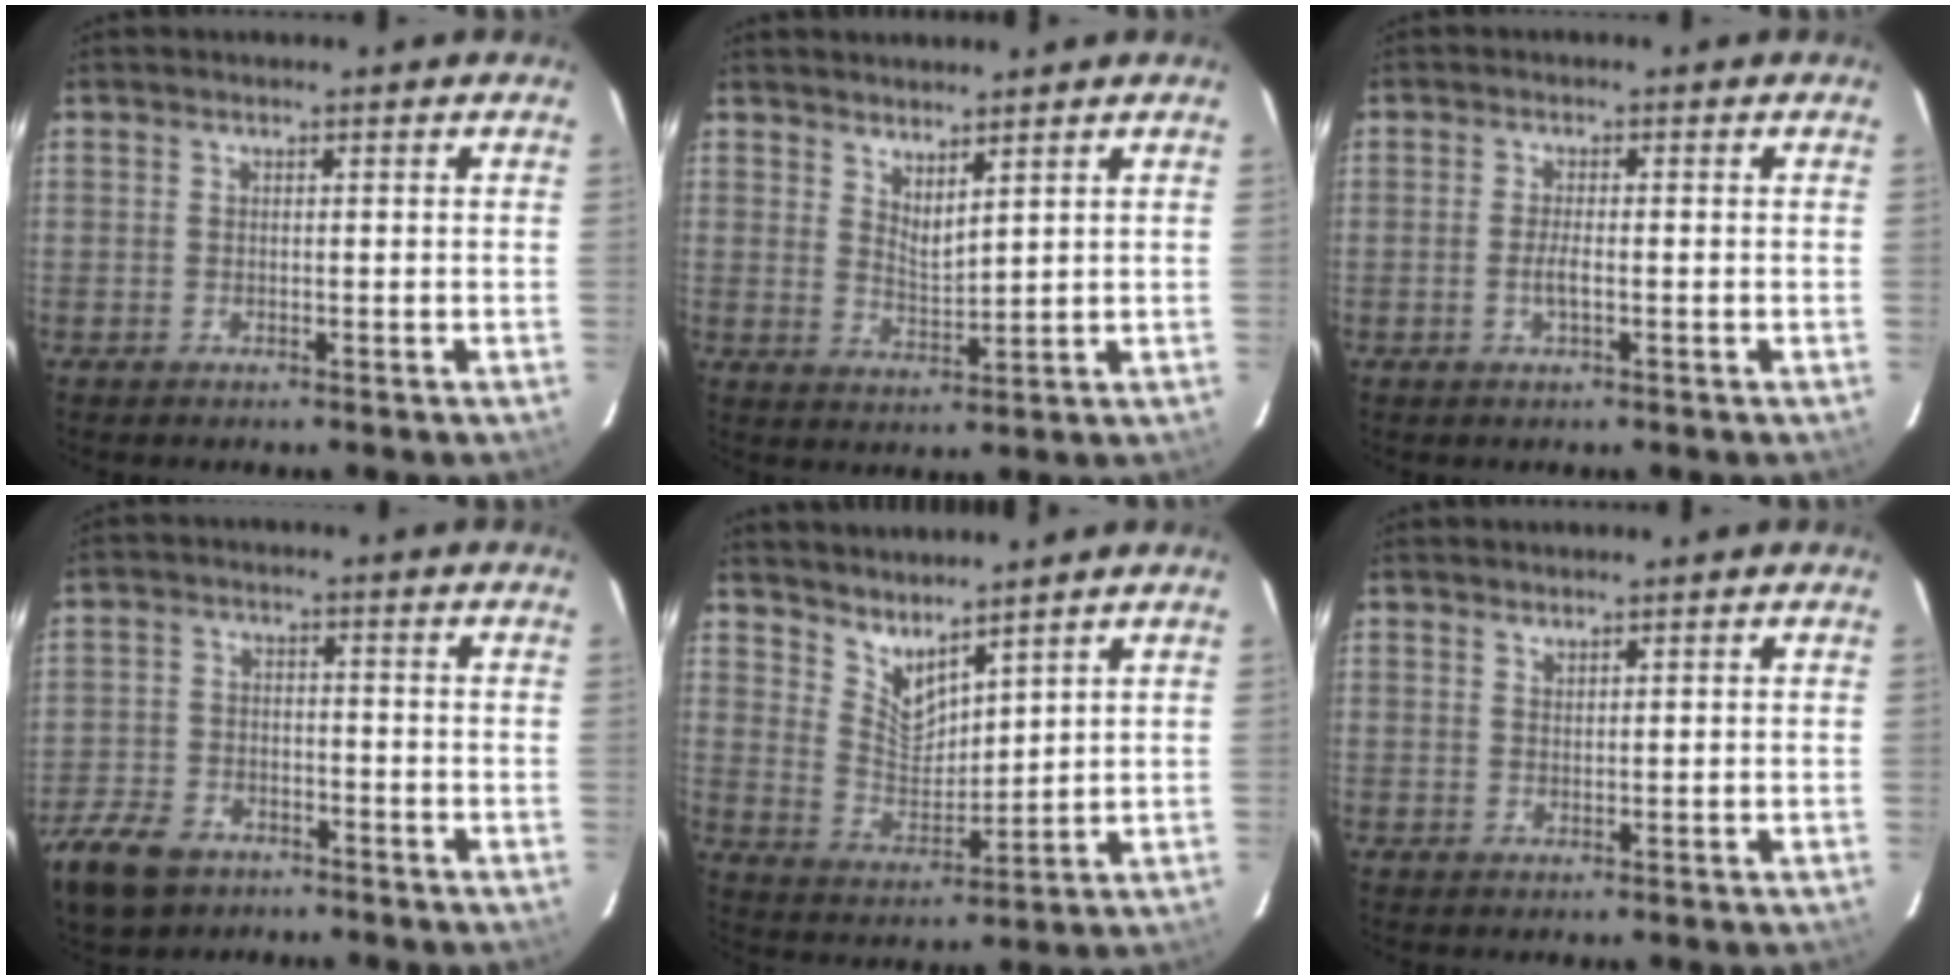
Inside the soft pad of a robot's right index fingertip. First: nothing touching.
{"total": 4.0, "force": [3.3, 0.7, 2.1], "torque": [-0.036, -0.010, 0.057]}
{"total": 2.1, "force": [-0.7, 0.3, 2.0], "torque": [-0.040, -0.002, -0.013]}
{"total": 11.3, "force": [-7.4, 6.9, 4.9], "torque": [-0.143, 0.000, -0.134]}
{"total": 7.6, "force": [6.5, 2.2, 3.2], "torque": [-0.056, -0.008, 0.130]}
{"total": 0.9, "force": [0.8, 0.2, 0.1], "torque": [-0.003, 0.001, 0.016]}